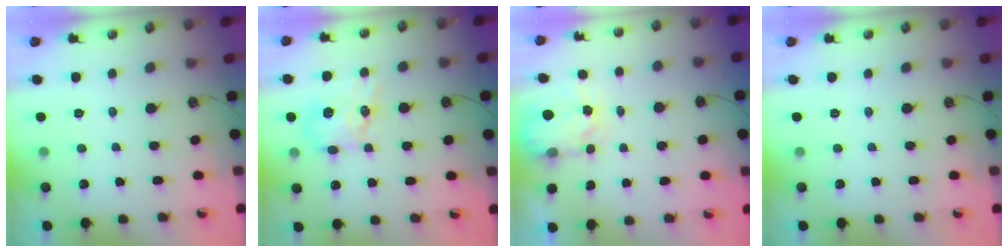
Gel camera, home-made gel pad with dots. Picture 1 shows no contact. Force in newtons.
{"total": 11.5, "press": 11.5, "slide": 0.7}
{"total": 4.0, "press": 3.9, "slide": 0.6}
{"total": 0.0}